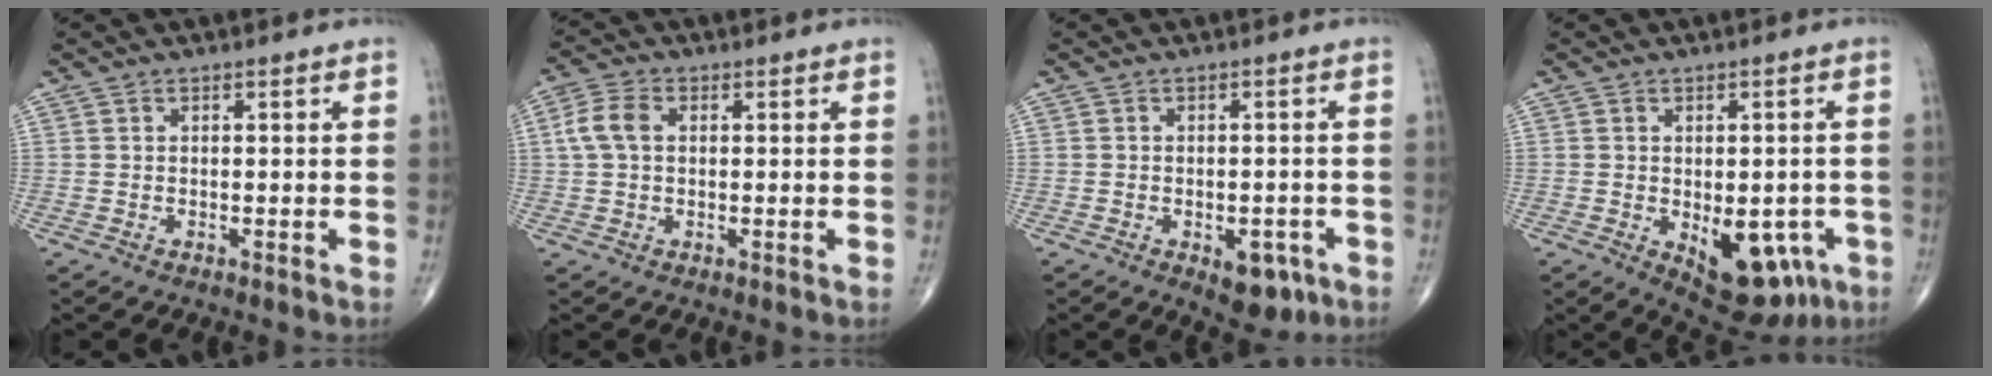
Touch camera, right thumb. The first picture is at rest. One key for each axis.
{"total": 5.3, "fx": 0.8, "fy": 3.5, "fz": 3.9, "tx": -0.091, "ty": 0.015, "tz": 0.013}
{"total": 6.0, "fx": -2.8, "fy": 3.2, "fz": 4.3, "tx": -0.035, "ty": 0.008, "tz": -0.027}
{"total": 12.7, "fx": -4.4, "fy": 6.9, "fz": 9.7, "tx": -0.093, "ty": 0.005, "tz": -0.044}